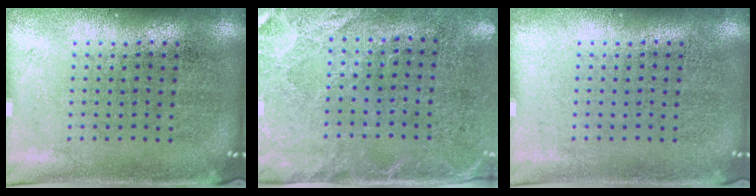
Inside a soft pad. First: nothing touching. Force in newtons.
{"total": 2.7, "press": 2.2, "slide": 1.6}
{"total": 0.0}